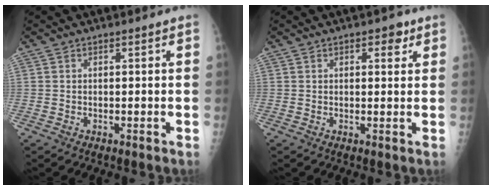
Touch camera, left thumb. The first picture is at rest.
{"total": 3.0, "force": [1.5, 1.6, 2.0], "torque": [-0.011, -0.003, 0.017]}